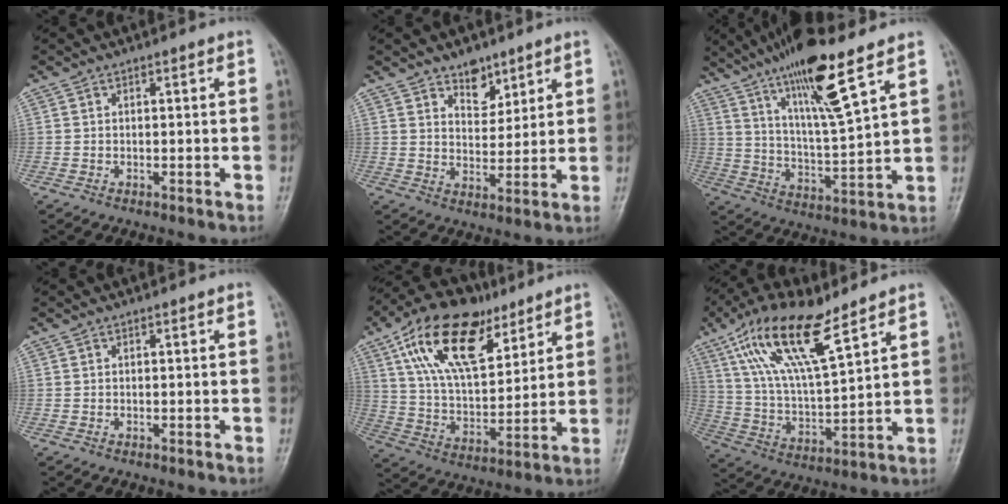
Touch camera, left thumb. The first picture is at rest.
{"total": 5.3, "force": [3.8, 3.2, 2.0], "torque": [0.000, -0.027, 0.063]}
{"total": 16.1, "force": [10.0, 2.3, 12.4], "torque": [-0.214, -0.050, 0.182]}
{"total": 0.0}
{"total": 20.5, "force": [11.0, 10.5, 13.9], "torque": [-0.214, -0.031, 0.199]}
{"total": 17.2, "force": [10.2, 5.1, 12.8], "torque": [-0.239, -0.031, 0.202]}